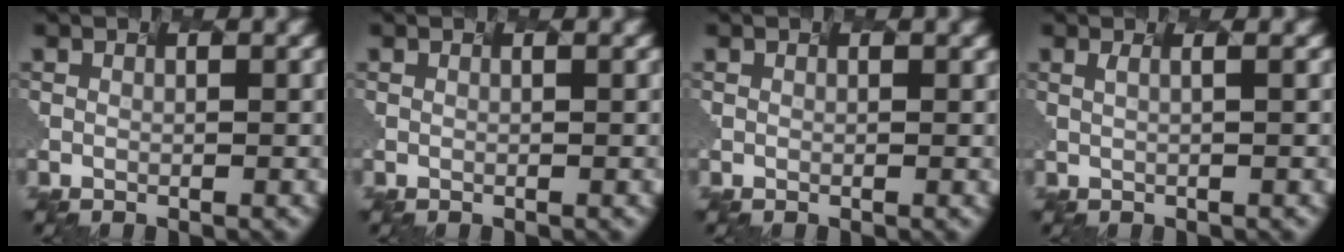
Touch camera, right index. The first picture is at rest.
{"total": 0.0}
{"total": 0.6, "force": [-0.2, -0.2, -0.5], "torque": [0.004, -0.004, -0.002]}
{"total": 0.5, "force": [-0.1, -0.2, 0.5], "torque": [-0.016, -0.003, 0.011]}